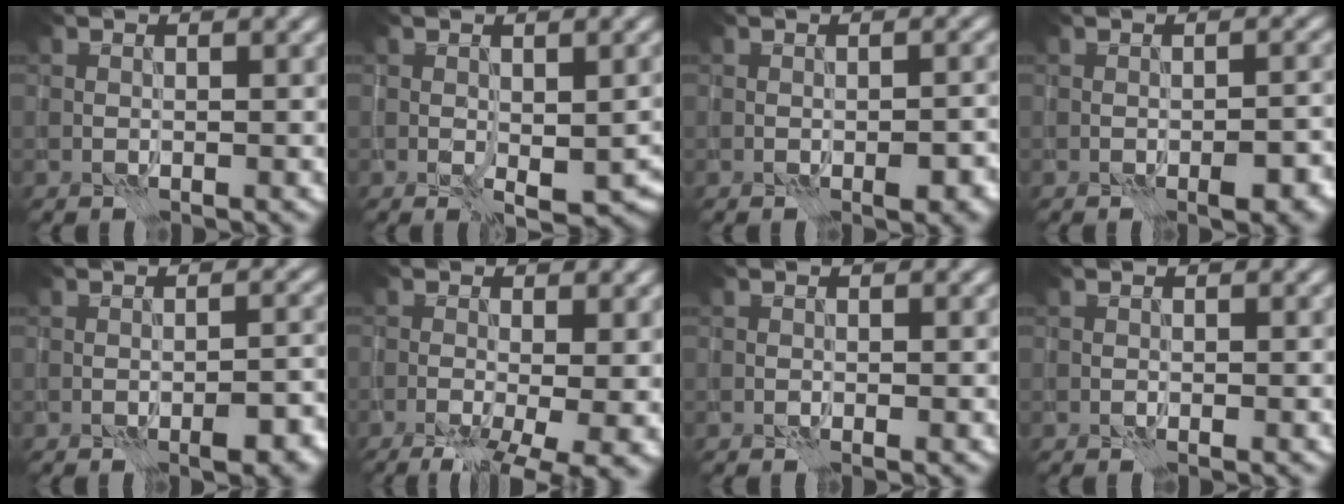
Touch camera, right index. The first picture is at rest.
{"total": 5.7, "force": [-1.3, 3.2, 4.5], "torque": [-0.069, -0.021, -0.009]}
{"total": 2.6, "force": [-1.0, 0.9, 2.2], "torque": [-0.035, -0.001, -0.013]}
{"total": 3.3, "force": [-1.5, 1.2, 2.7], "torque": [-0.042, -0.001, -0.020]}
{"total": 3.8, "force": [-1.8, 1.3, 3.0], "torque": [-0.044, 0.001, -0.023]}
{"total": 8.1, "force": [-3.4, 2.8, 6.8], "torque": [-0.092, -0.013, -0.045]}
{"total": 0.0}
{"total": 0.0}